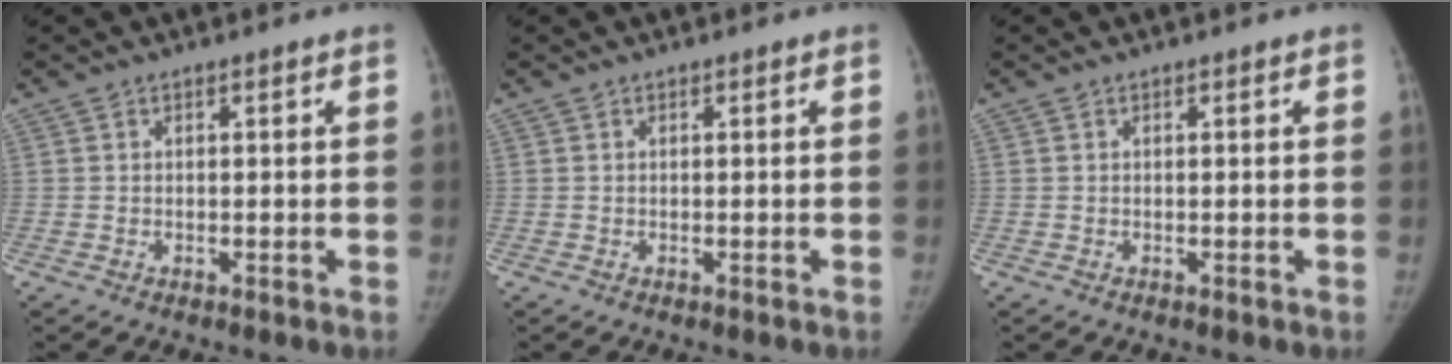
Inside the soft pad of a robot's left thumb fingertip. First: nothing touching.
{"total": 0.0}
{"total": 0.0}